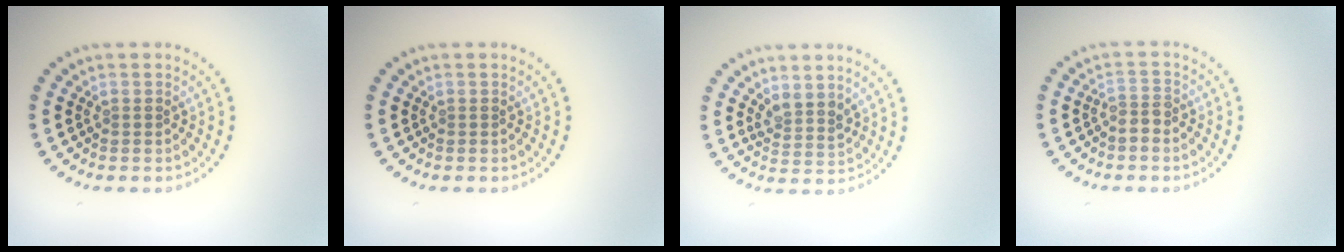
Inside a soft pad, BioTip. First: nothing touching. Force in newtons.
{"total": 0.0}
{"total": 2.2, "press": 1.8, "slide": 1.3}
{"total": 1.8, "press": 1.3, "slide": 1.2}